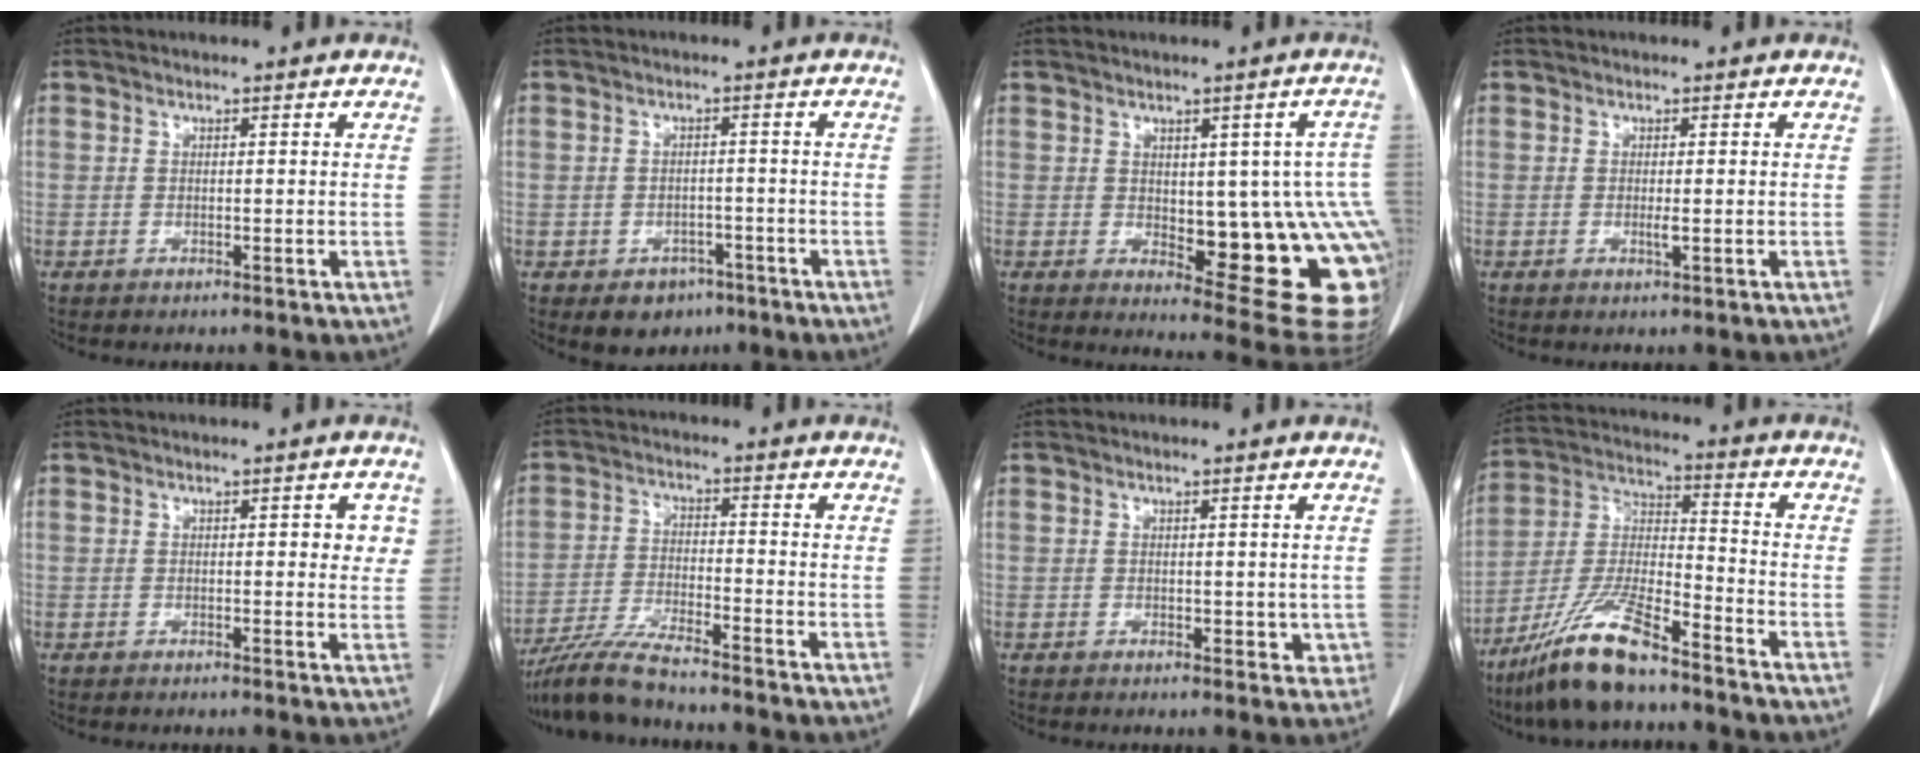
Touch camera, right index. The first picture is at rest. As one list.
[{"total": 4.6, "force": [-2.7, 3.5, 1.4], "torque": [-0.012, 0.006, -0.029]}, {"total": 17.1, "force": [-2.3, 6.0, 15.8], "torque": [-0.117, 0.014, -0.006]}, {"total": 1.5, "force": [-0.2, 0.0, 1.5], "torque": [-0.030, -0.005, -0.005]}, {"total": 3.1, "force": [0.8, 1.5, 2.6], "torque": [-0.022, 0.006, 0.006]}, {"total": 8.2, "force": [-7.4, 0.0, 3.7], "torque": [-0.077, -0.021, -0.139]}, {"total": 2.6, "force": [0.1, 1.8, 1.8], "torque": [-0.008, -0.002, 0.003]}, {"total": 12.9, "force": [-9.5, 1.7, 8.6], "torque": [-0.183, -0.018, -0.177]}]